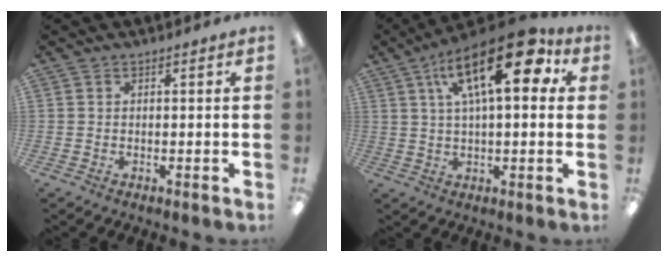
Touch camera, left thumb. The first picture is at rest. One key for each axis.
{"total": 20.3, "fx": 7.9, "fy": 8.3, "fz": 16.8, "tx": -0.266, "ty": -0.024, "tz": 0.117}